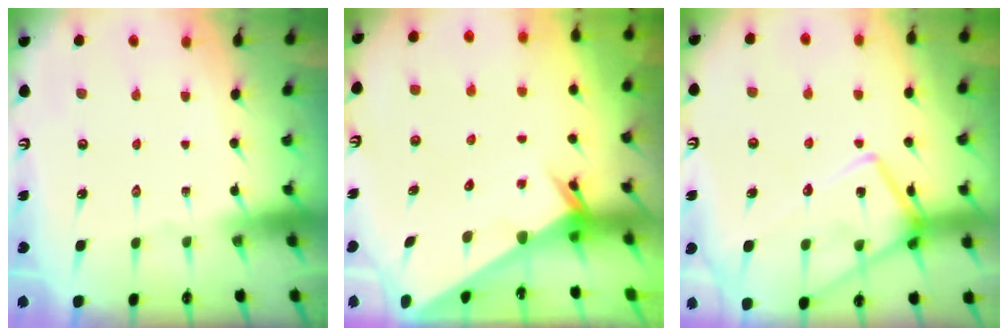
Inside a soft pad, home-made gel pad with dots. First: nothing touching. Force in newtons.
{"total": 2.0, "press": 2.0, "slide": 0.1}
{"total": 19.2, "press": 19.2, "slide": 1.2}